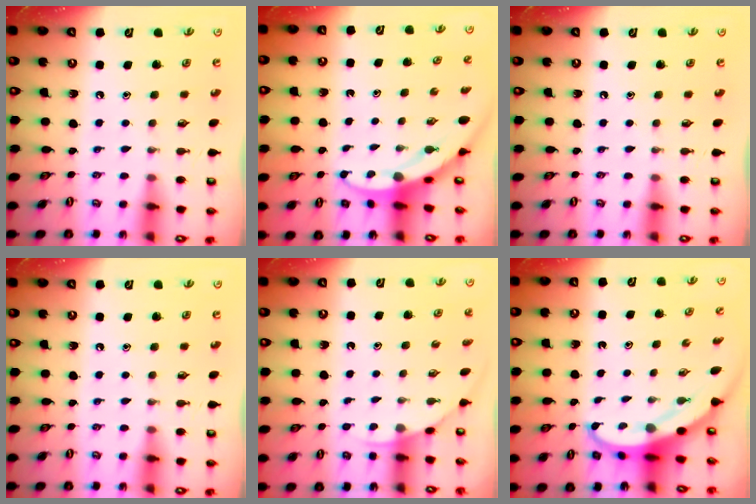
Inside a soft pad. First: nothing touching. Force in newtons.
{"total": 3.1, "press": 3.1, "slide": 0.3}
{"total": 0.0}
{"total": 0.0}
{"total": 1.9, "press": 1.9, "slide": 0.1}
{"total": 6.2, "press": 6.1, "slide": 0.6}